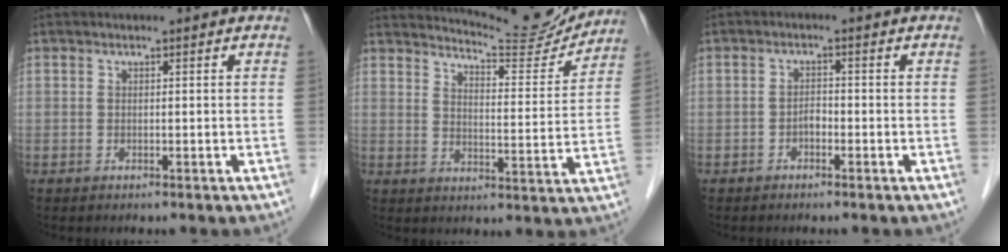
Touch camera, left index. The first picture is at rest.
{"total": 12.4, "force": [12.2, 0.5, 1.6], "torque": [-0.027, -0.031, 0.159]}
{"total": 1.5, "force": [-0.8, 0.7, 1.0], "torque": [-0.014, 0.004, -0.016]}